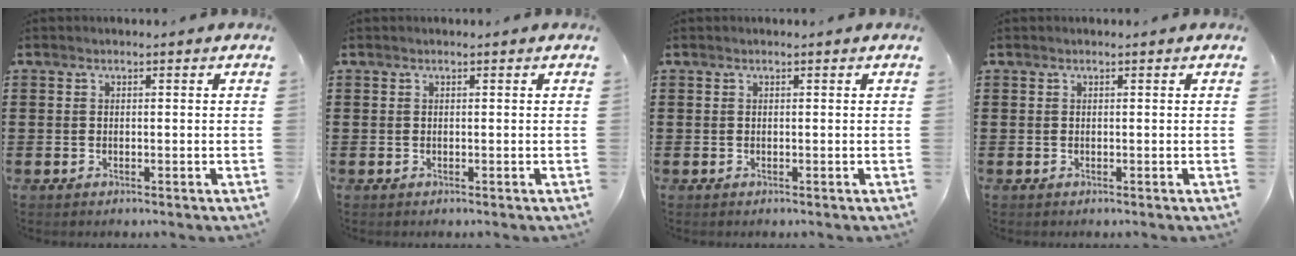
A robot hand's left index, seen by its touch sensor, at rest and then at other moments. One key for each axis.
{"total": 0.0}
{"total": 0.0}
{"total": 0.0}